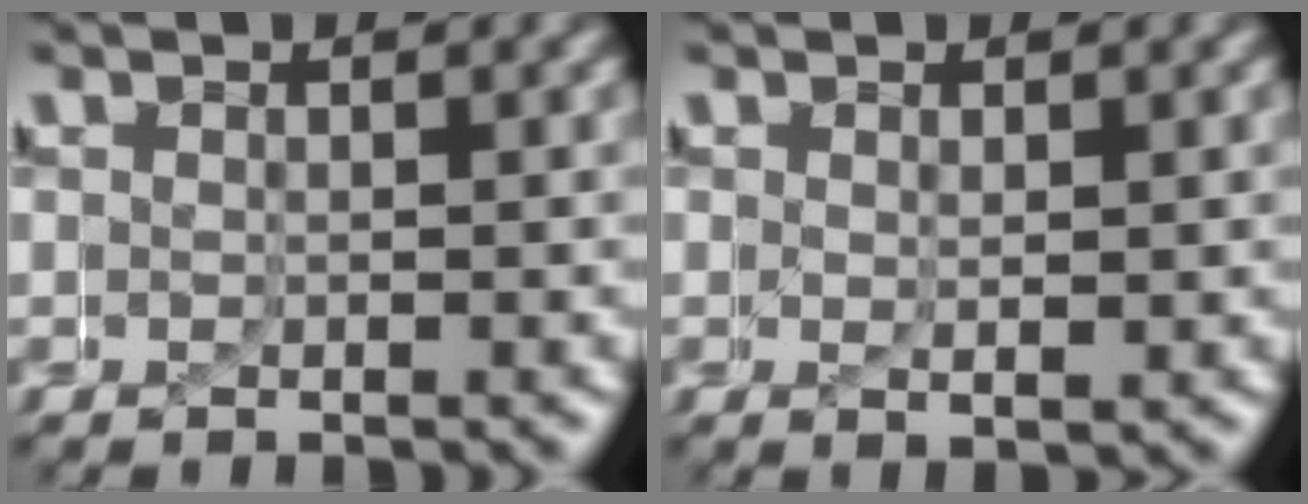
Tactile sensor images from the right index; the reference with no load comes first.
{"total": 0.6, "force": [0.3, -0.1, 0.5], "torque": [-0.002, -0.006, 0.013]}